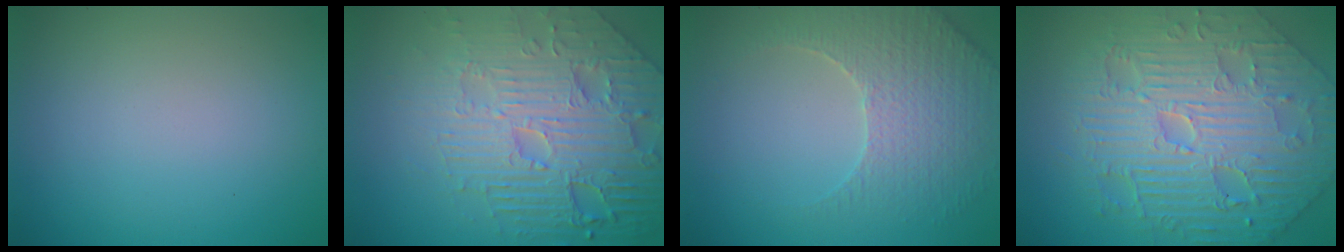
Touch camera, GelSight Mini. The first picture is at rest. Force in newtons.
{"total": 8.7, "press": 6.2, "slide": 6.1}
{"total": 3.7, "press": 3.6, "slide": 1.0}
{"total": 8.9, "press": 6.8, "slide": 5.7}